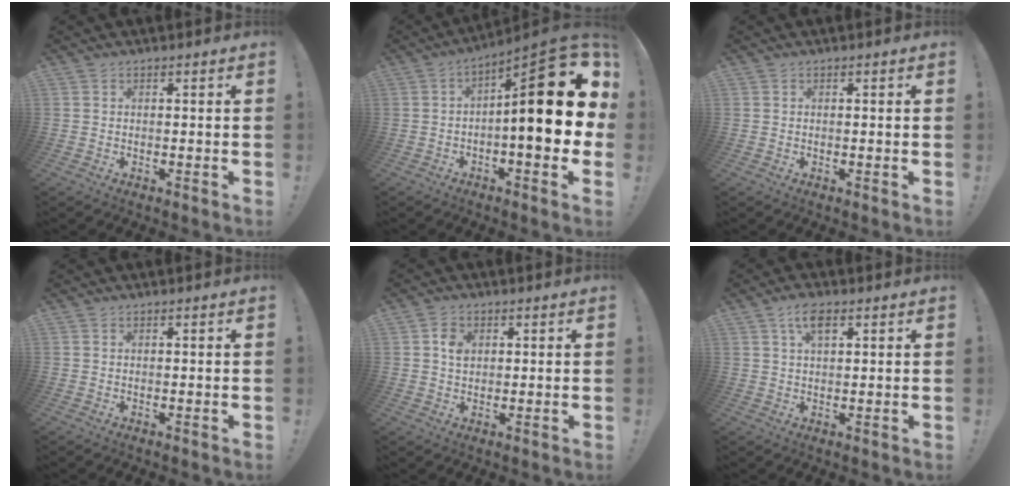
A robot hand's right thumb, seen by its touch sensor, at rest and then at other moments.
{"total": 21.4, "force": [2.0, 6.2, 20.4], "torque": [-0.276, -0.013, 0.031]}
{"total": 0.0}
{"total": 0.0}
{"total": 4.1, "force": [1.1, 3.2, 2.3], "torque": [-0.033, 0.001, 0.018]}
{"total": 5.5, "force": [2.6, 2.5, 4.2], "torque": [-0.073, 0.001, 0.044]}